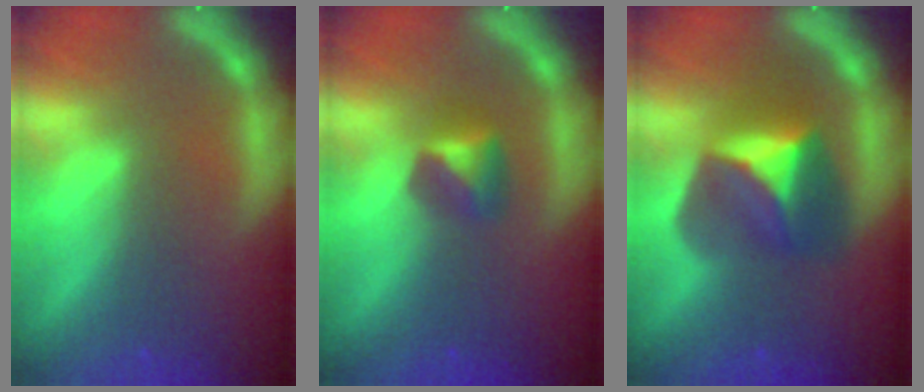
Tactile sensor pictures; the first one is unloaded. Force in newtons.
{"total": 2.4}
{"total": 6.4}